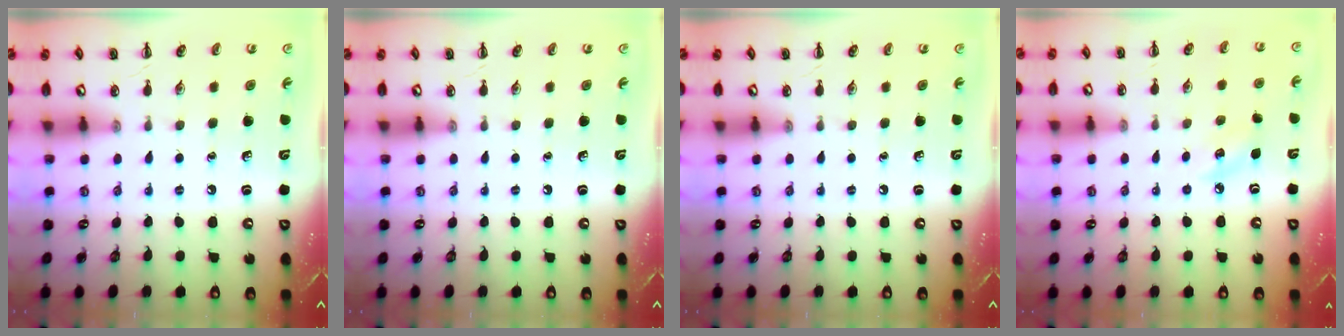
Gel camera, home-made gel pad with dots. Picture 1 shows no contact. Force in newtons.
{"total": 0.0}
{"total": 0.0}
{"total": 5.9, "press": 5.6, "slide": 1.8}